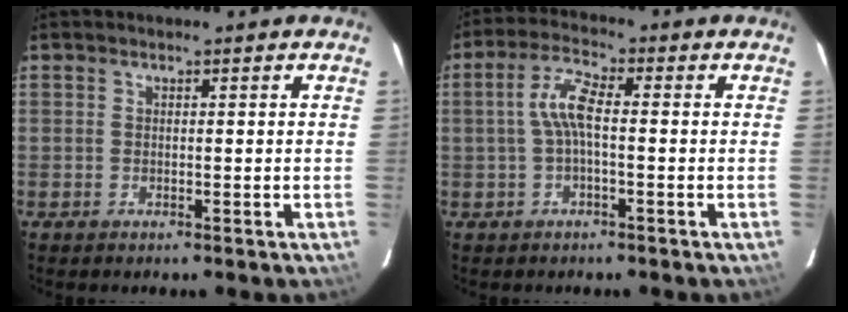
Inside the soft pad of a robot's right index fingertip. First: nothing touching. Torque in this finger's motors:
{"motor_torque": [0.57, -0.34, 0.42, 0.12]}